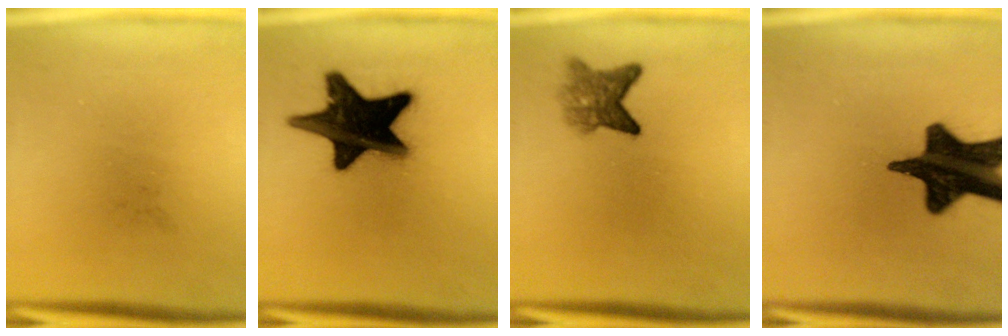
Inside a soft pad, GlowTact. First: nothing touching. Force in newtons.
{"total": 19.9}
{"total": 4.1}
{"total": 18.6}